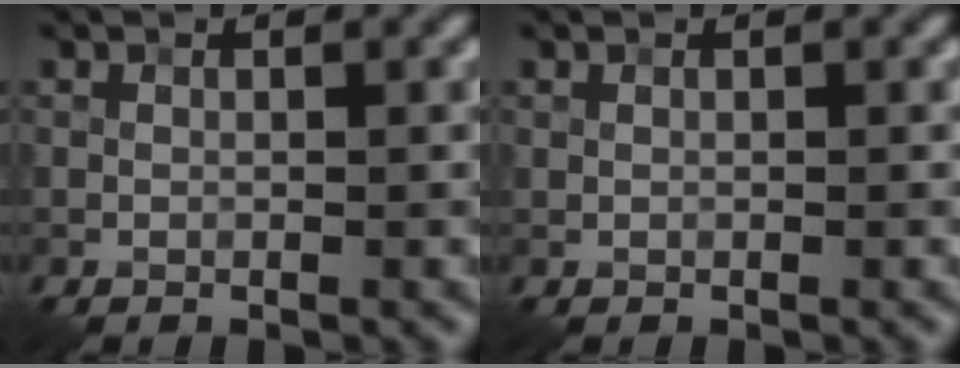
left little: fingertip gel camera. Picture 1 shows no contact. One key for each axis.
{"total": 0.0}